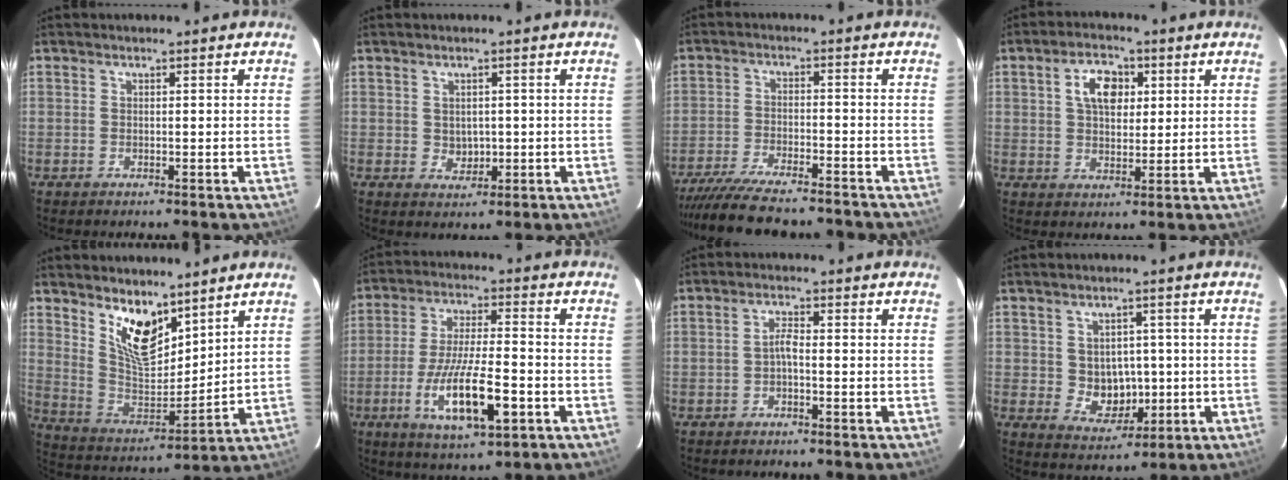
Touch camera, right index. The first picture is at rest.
{"total": 2.9, "force": [0.0, 2.5, 1.4], "torque": [-0.022, 0.004, 0.007]}
{"total": 16.5, "force": [-14.6, 3.1, 7.2], "torque": [-0.151, -0.026, -0.230]}
{"total": 7.2, "force": [2.3, 4.5, 5.1], "torque": [-0.086, 0.021, 0.041]}
{"total": 12.3, "force": [8.3, 5.2, 7.5], "torque": [-0.135, -0.011, 0.167]}
{"total": 13.9, "force": [-5.3, 3.2, 12.5], "torque": [-0.246, -0.020, -0.089]}
{"total": 1.9, "force": [-1.0, 0.3, 1.6], "torque": [-0.034, 0.007, -0.020]}
{"total": 6.6, "force": [-0.2, 5.8, 3.2], "torque": [-0.061, 0.007, 0.014]}